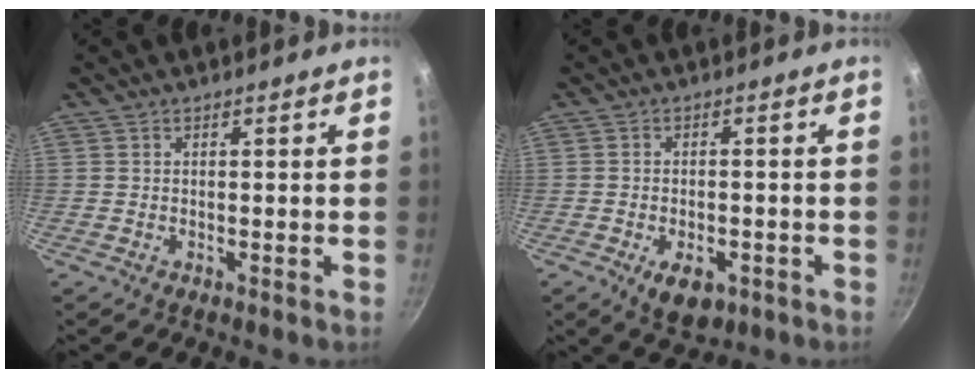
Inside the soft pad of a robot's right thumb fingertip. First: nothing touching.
{"total": 6.9, "force": [-2.9, 4.0, 4.8], "torque": [-0.057, 0.009, -0.034]}